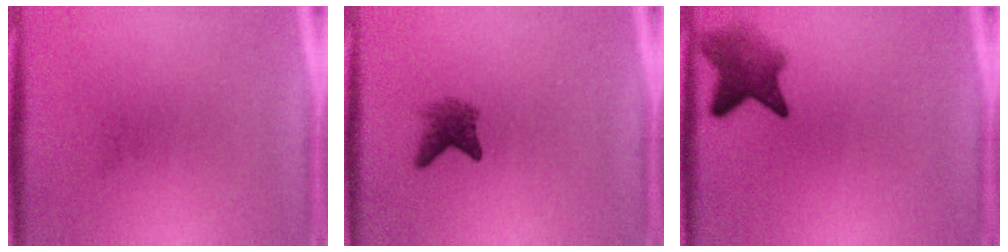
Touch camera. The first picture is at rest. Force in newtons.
{"total": 2.7}
{"total": 5.0}